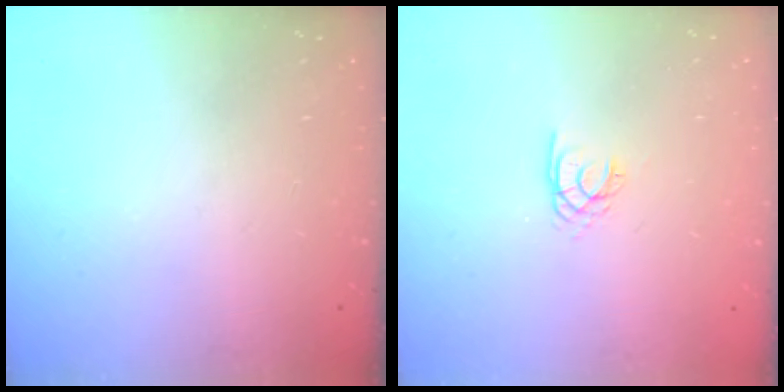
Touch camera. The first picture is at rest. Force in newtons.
{"total": 2.0, "press": 1.9, "slide": 0.4}